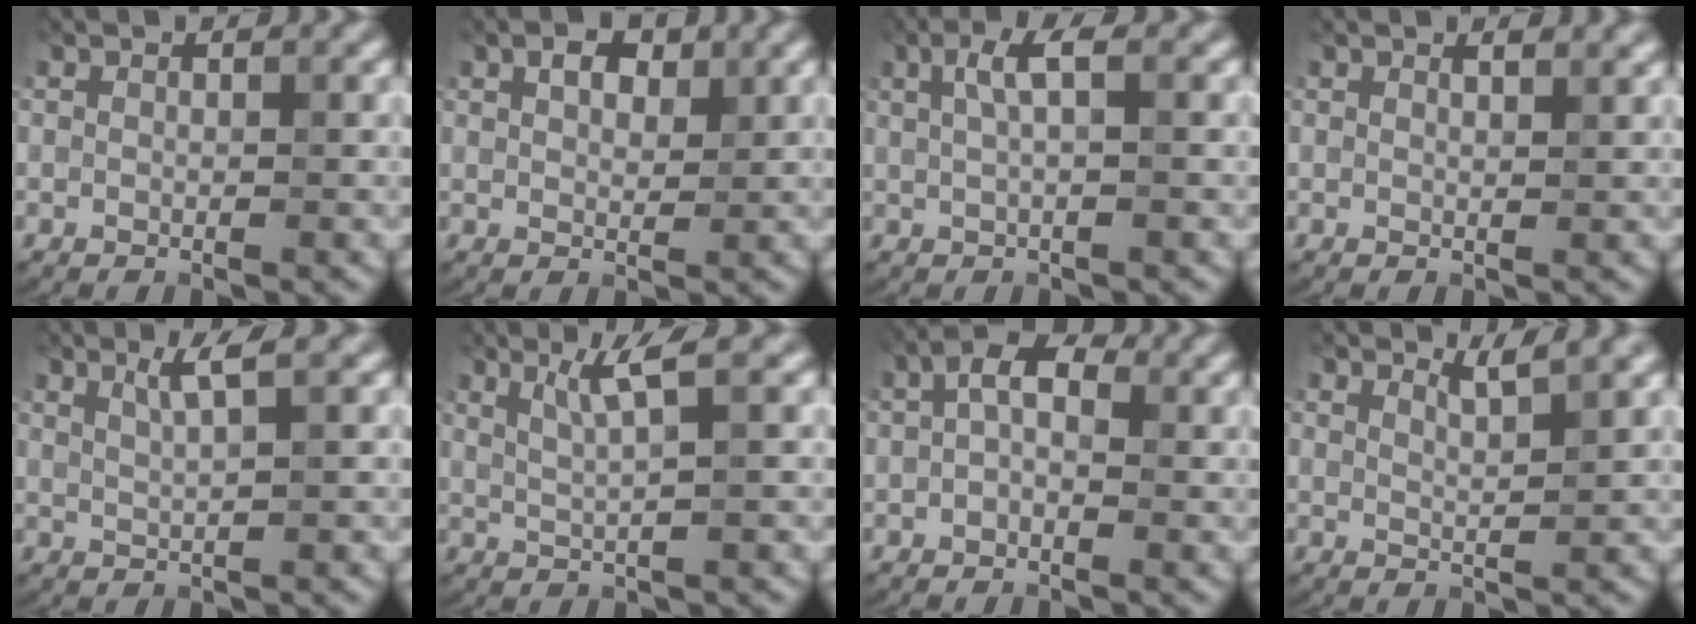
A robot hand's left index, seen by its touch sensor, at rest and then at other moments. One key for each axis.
{"total": 2.3, "fx": 1.2, "fy": 1.3, "fz": 1.4, "tx": -0.026, "ty": 0.005, "tz": 0.023}
{"total": 2.5, "fx": 0.8, "fy": 0.5, "fz": 2.4, "tx": -0.045, "ty": 0.007, "tz": 0.013}
{"total": 1.2, "fx": 1.0, "fy": 0.3, "fz": 0.6, "tx": -0.008, "ty": 0.001, "tz": 0.013}
{"total": 2.3, "fx": 1.3, "fy": 0.4, "fz": 1.9, "tx": -0.031, "ty": 0.003, "tz": 0.023}
{"total": 2.9, "fx": 1.4, "fy": 0.3, "fz": 2.5, "tx": -0.043, "ty": 0.000, "tz": 0.029}
{"total": 2.7, "fx": -0.1, "fy": 1.5, "fz": 2.3, "tx": -0.039, "ty": 0.011, "tz": -0.014}
{"total": 2.0, "fx": 1.7, "fy": 0.2, "fz": 0.9, "tx": -0.008, "ty": 0.001, "tz": 0.025}